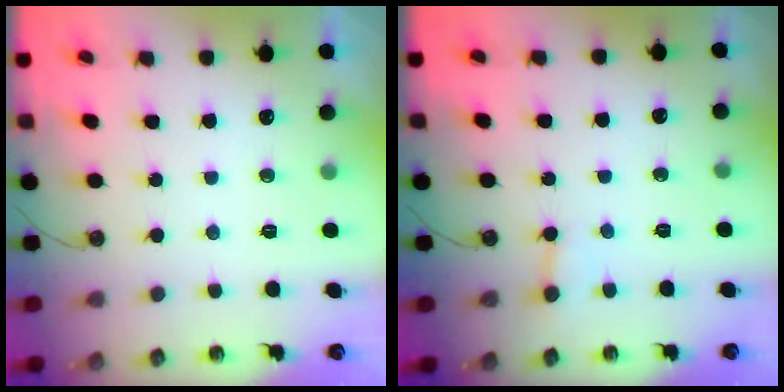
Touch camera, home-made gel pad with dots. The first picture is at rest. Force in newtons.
{"total": 2.1, "press": 2.1, "slide": 0.1}